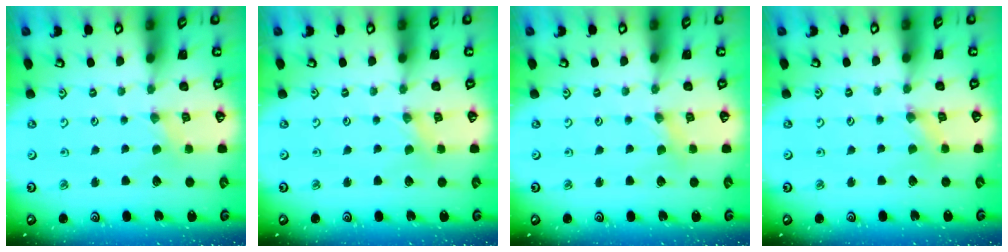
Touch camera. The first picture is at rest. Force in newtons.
{"total": 0.0}
{"total": 1.2, "press": 1.1, "slide": 0.2}
{"total": 0.6, "press": 0.6, "slide": 0.2}